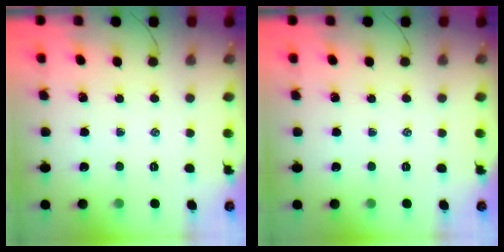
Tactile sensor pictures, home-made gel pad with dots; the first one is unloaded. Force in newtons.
{"total": 0.0}